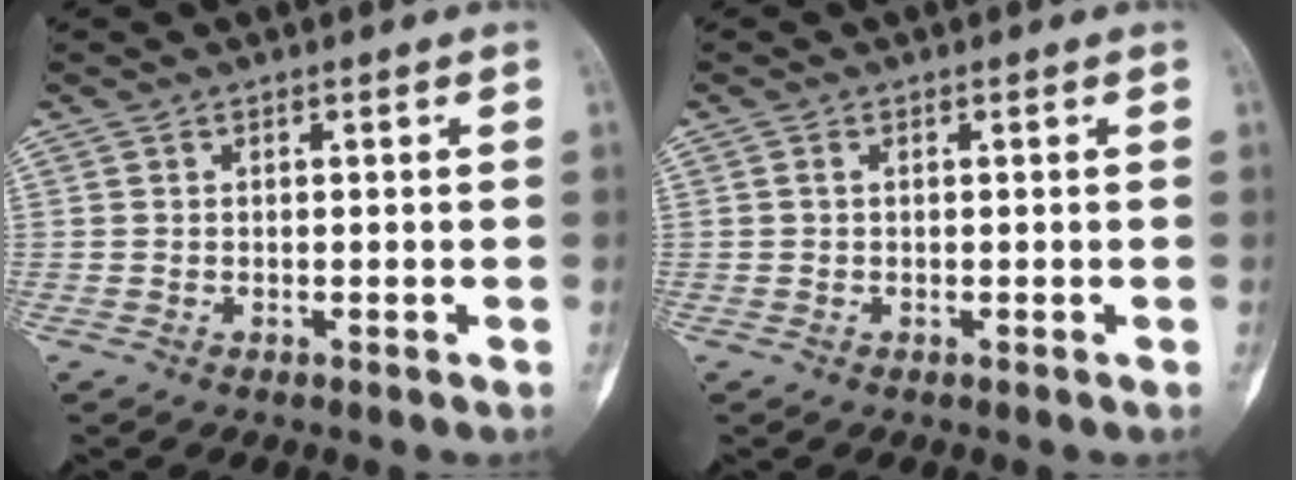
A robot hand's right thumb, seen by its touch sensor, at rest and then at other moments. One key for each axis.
{"total": 0.5, "fx": 0.0, "fy": 0.3, "fz": 0.4, "tx": -0.010, "ty": 0.000, "tz": 0.000}